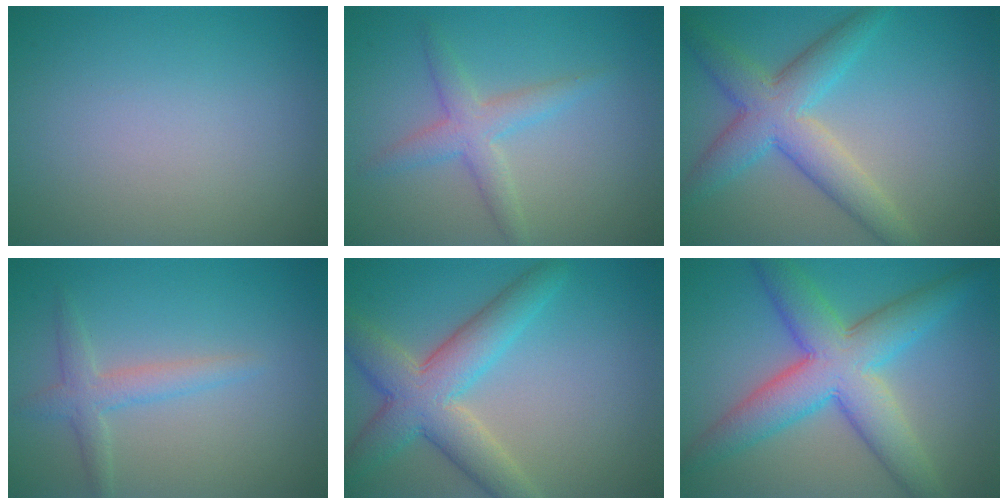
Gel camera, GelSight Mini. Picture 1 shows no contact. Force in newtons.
{"total": 2.9, "press": 2.9, "slide": 0.0}
{"total": 5.9, "press": 5.9, "slide": 0.1}
{"total": 2.3, "press": 2.3, "slide": 0.1}
{"total": 6.6, "press": 6.5, "slide": 0.3}
{"total": 8.3, "press": 8.3, "slide": 0.1}